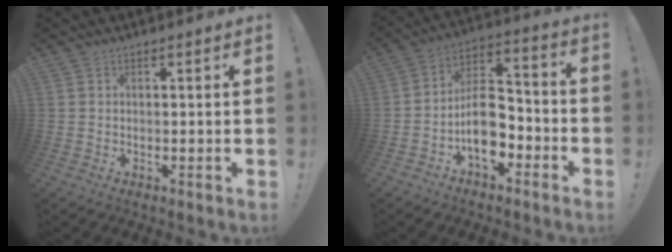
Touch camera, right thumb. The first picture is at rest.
{"total": 12.9, "force": [-5.0, 8.1, 8.7], "torque": [-0.153, 0.029, -0.087]}